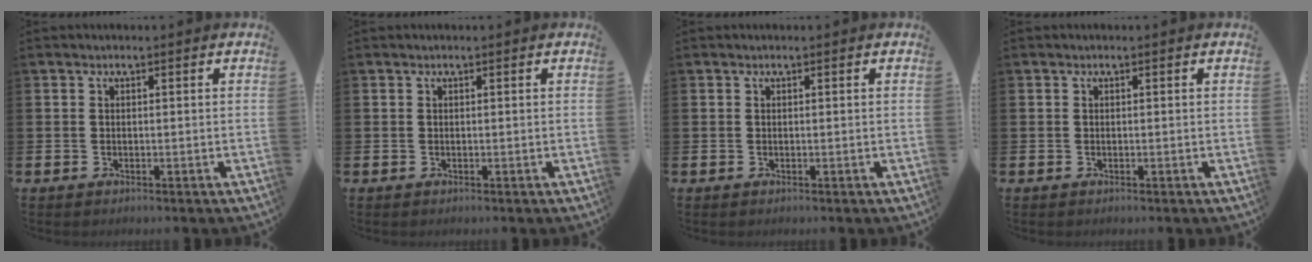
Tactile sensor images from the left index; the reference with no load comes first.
{"total": 0.0}
{"total": 0.0}
{"total": 0.0}